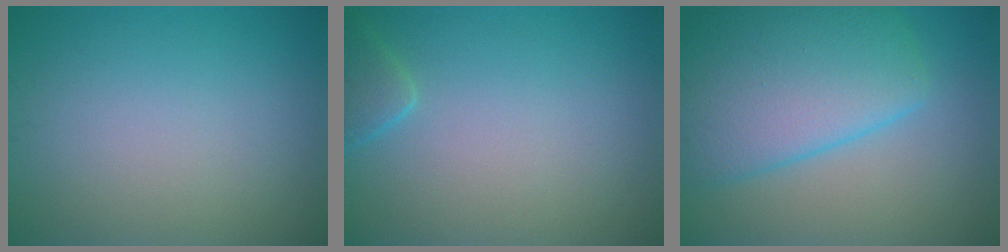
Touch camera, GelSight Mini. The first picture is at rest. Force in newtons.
{"total": 1.9, "press": 1.9, "slide": 0.2}
{"total": 9.1, "press": 9.1, "slide": 0.3}